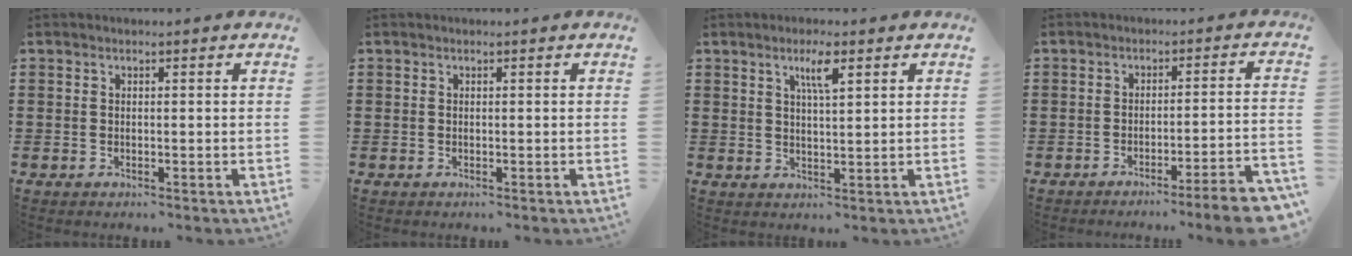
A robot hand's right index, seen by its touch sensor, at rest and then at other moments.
{"total": 0.0}
{"total": 4.0, "force": [2.2, 0.6, 3.2], "torque": [-0.060, 0.002, 0.035]}
{"total": 5.3, "force": [-4.2, -0.6, 3.2], "torque": [-0.051, -0.015, -0.081]}